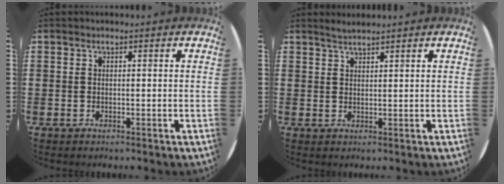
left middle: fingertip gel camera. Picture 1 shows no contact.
{"total": 1.5, "force": [1.5, -0.1, 0.3], "torque": [-0.006, 0.002, 0.028]}